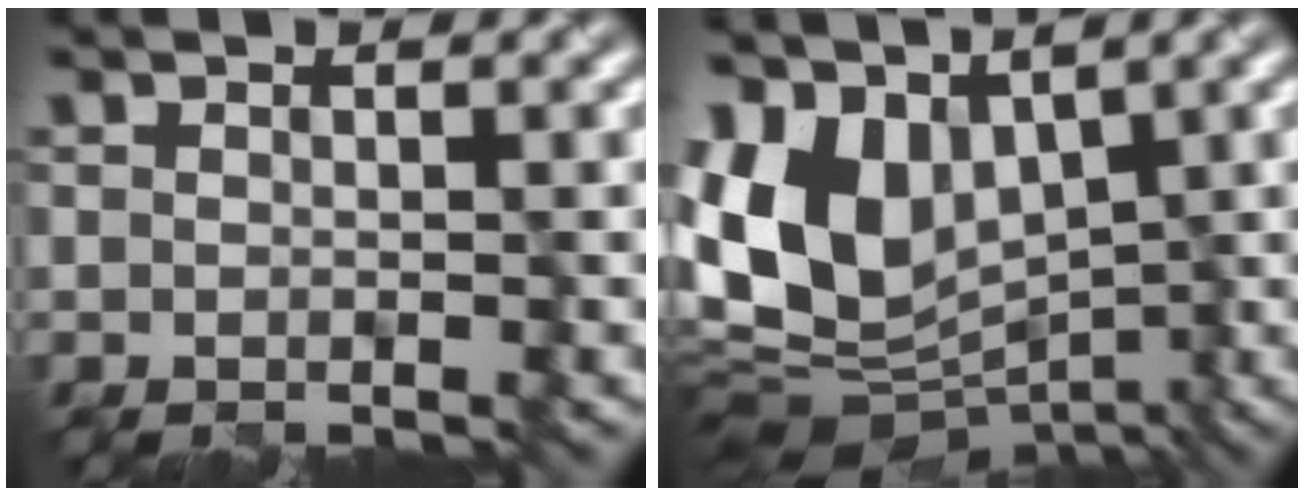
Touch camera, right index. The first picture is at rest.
{"total": 9.2, "force": [0.4, 6.4, 6.6], "torque": [-0.139, 0.002, -0.012]}